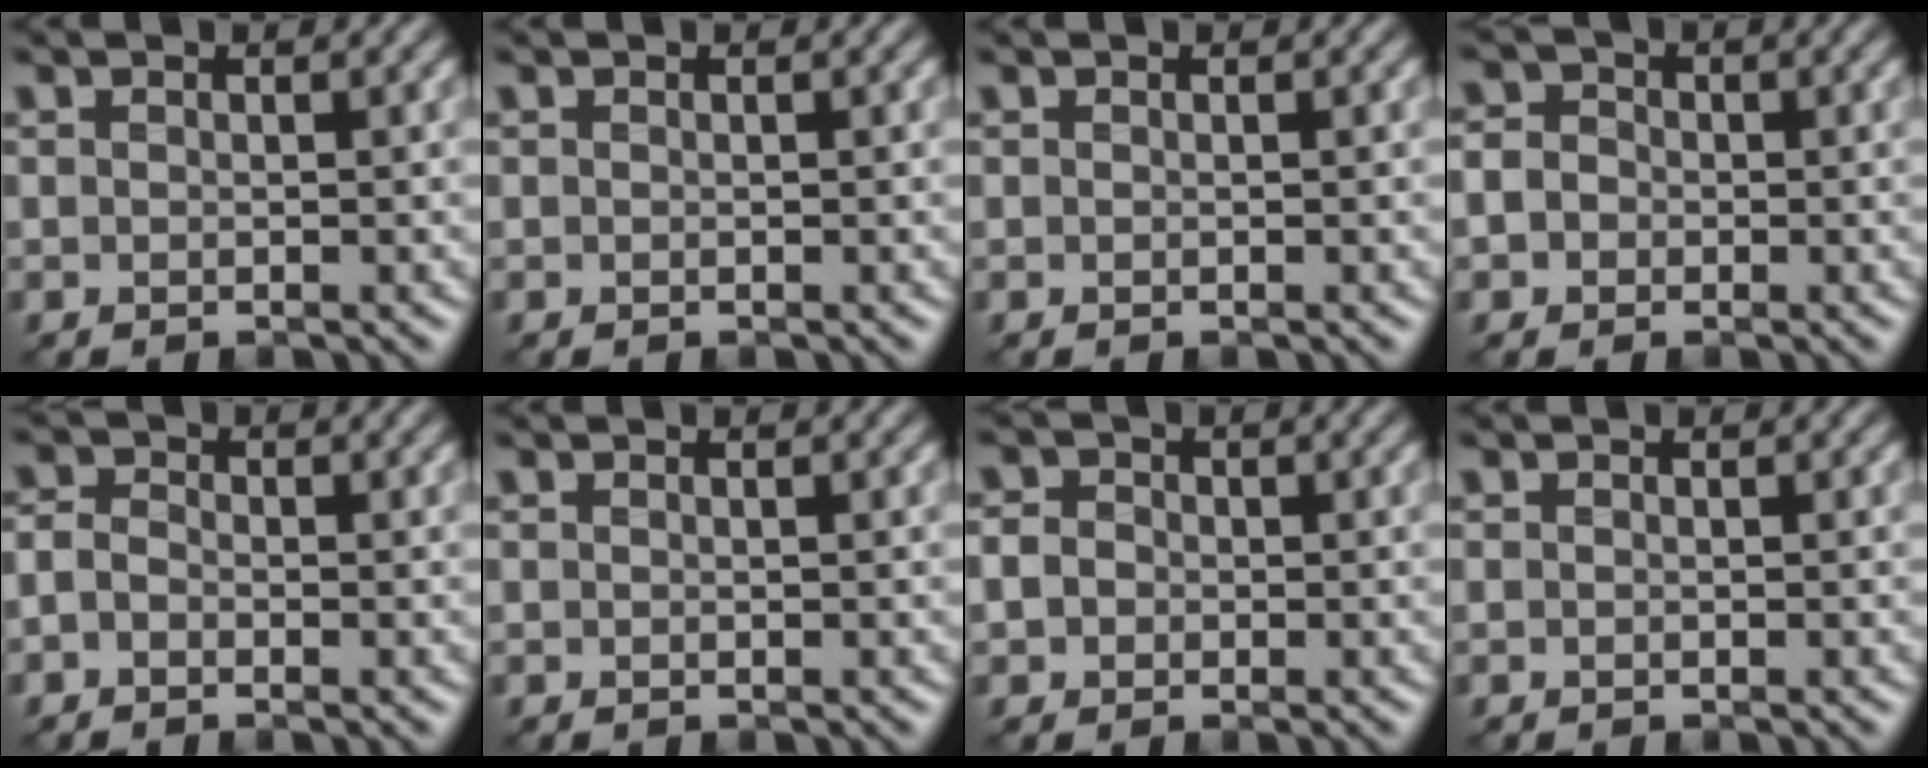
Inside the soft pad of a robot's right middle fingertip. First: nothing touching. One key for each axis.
{"total": 0.0}
{"total": 0.0}
{"total": 3.6, "fx": -0.1, "fy": 3.2, "fz": 1.5, "tx": -0.019, "ty": 0.015, "tz": -0.030}
{"total": 1.7, "fx": -0.7, "fy": 1.2, "fz": 0.9, "tx": -0.022, "ty": 0.004, "tz": -0.022}
{"total": 0.0}
{"total": 2.8, "fx": 0.2, "fy": 2.5, "fz": 1.3, "tx": -0.014, "ty": 0.014, "tz": -0.018}
{"total": 0.0}